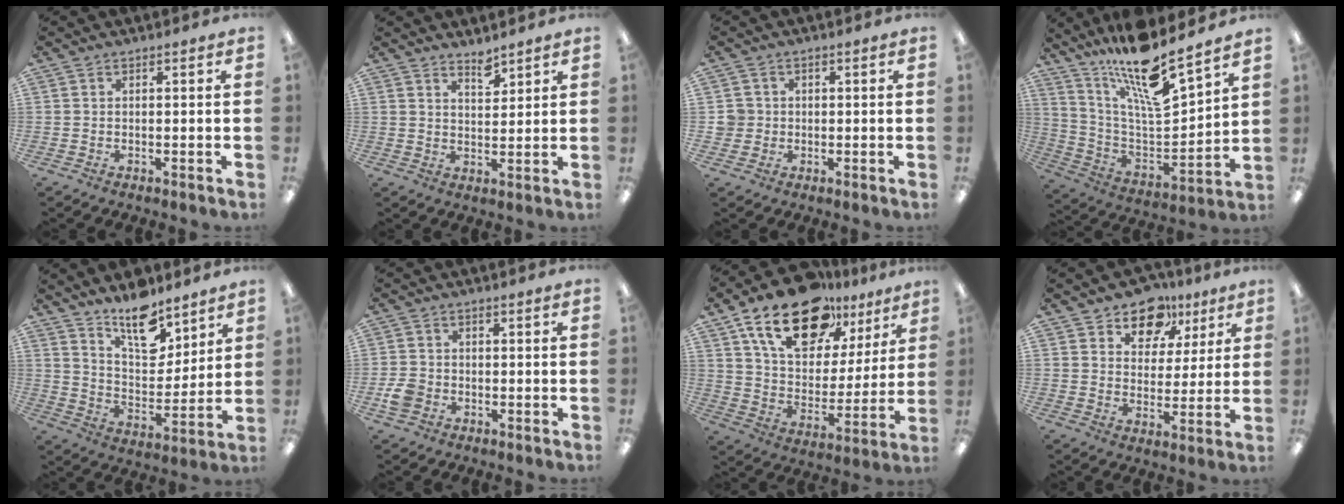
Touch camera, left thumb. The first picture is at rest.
{"total": 3.9, "force": [3.6, 1.1, 1.1], "torque": [-0.004, -0.029, 0.061]}
{"total": 3.4, "force": [0.2, 3.4, 0.3], "torque": [-0.006, 0.004, 0.001]}
{"total": 17.3, "force": [13.8, 2.8, 9.9], "torque": [-0.190, -0.107, 0.234]}
{"total": 13.5, "force": [10.3, 6.1, 6.3], "torque": [-0.090, -0.070, 0.185]}
{"total": 4.3, "force": [-1.7, 3.4, 2.0], "torque": [-0.028, 0.006, -0.032]}
{"total": 21.0, "force": [13.6, 11.1, 11.5], "torque": [-0.198, -0.067, 0.240]}
{"total": 11.1, "force": [7.7, 7.3, 3.3], "torque": [-0.048, -0.046, 0.140]}